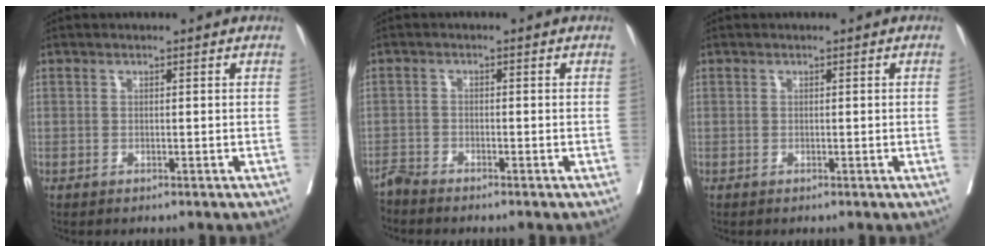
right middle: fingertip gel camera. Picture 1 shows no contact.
{"total": 1.9, "force": [-1.9, -0.2, -0.1], "torque": [0.003, -0.008, -0.041]}
{"total": 0.7, "force": [-0.1, -0.3, 0.6], "torque": [-0.007, 0.000, -0.003]}